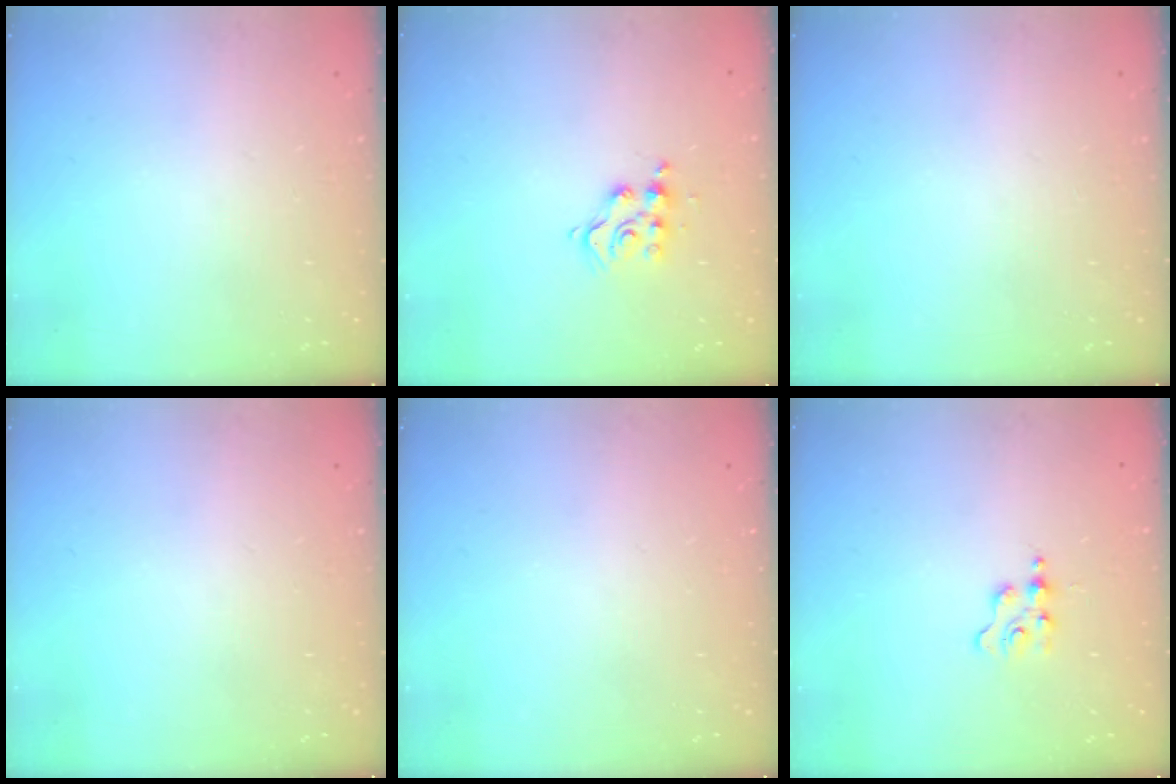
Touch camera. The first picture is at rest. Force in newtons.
{"total": 7.4, "press": 7.4, "slide": 0.5}
{"total": 0.0}
{"total": 0.0}
{"total": 0.0}
{"total": 2.0, "press": 2.0, "slide": 0.2}